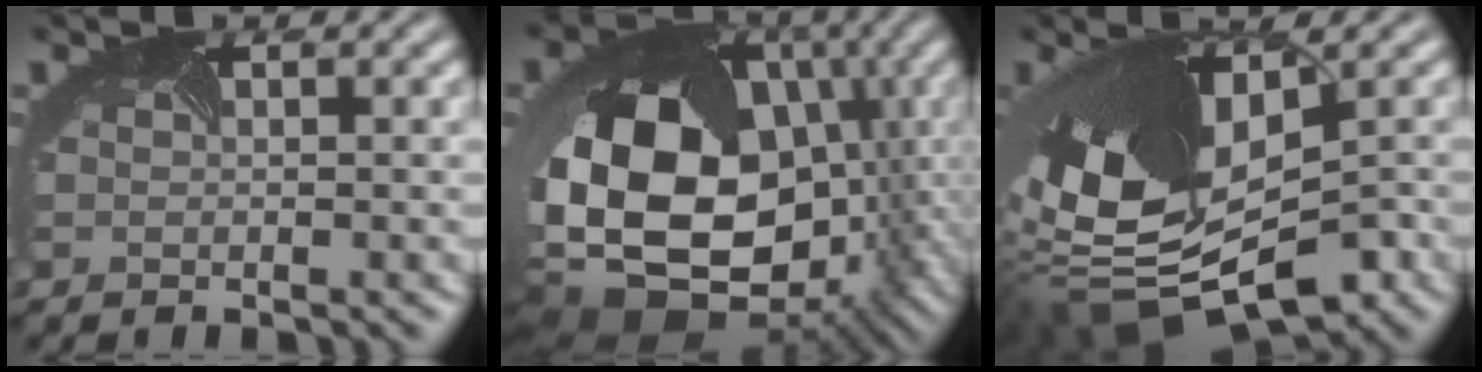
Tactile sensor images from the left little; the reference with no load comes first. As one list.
[{"total": 18.7, "force": [-2.7, 14.2, 11.9], "torque": [-0.246, -0.044, -0.021]}, {"total": 14.6, "force": [-3.1, 7.8, 11.9], "torque": [-0.235, -0.025, -0.037]}]